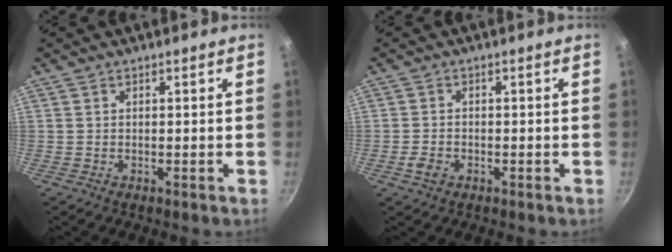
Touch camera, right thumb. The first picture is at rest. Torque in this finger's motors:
{"motor_torque": [0.77, 0.45, 0.39, 0.07, -0.01]}